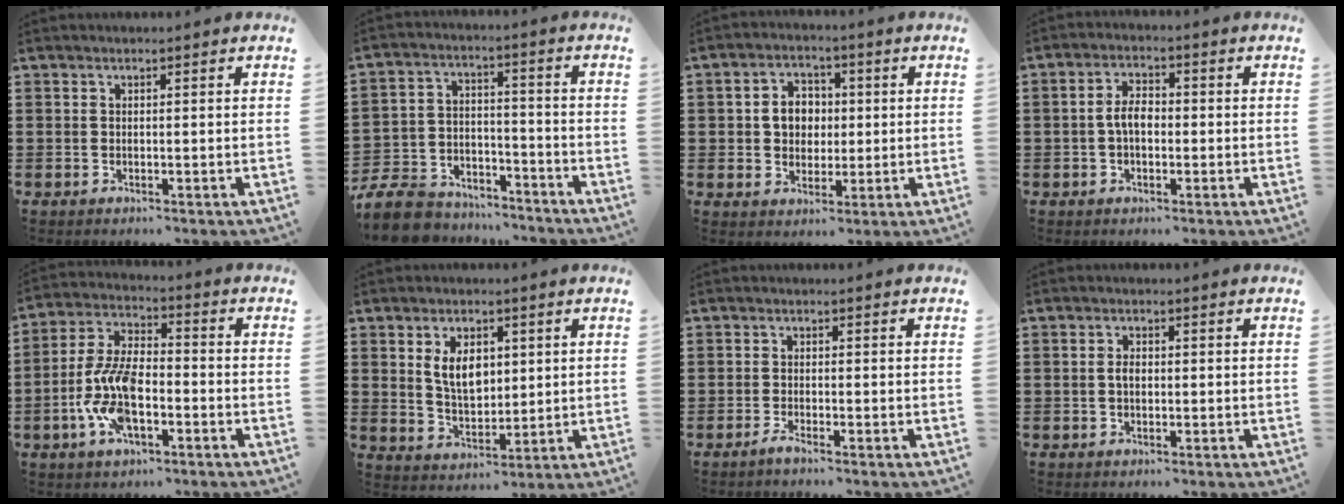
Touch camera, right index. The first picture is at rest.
{"total": 8.9, "force": [-8.3, 2.7, 1.7], "torque": [-0.054, 0.017, -0.166]}
{"total": 5.3, "force": [0.3, 4.6, 2.6], "torque": [-0.059, 0.013, 0.001]}
{"total": 4.0, "force": [-0.5, 2.1, 3.3], "torque": [-0.076, 0.001, -0.015]}
{"total": 10.3, "force": [-3.0, 4.9, 8.6], "torque": [-0.205, -0.005, -0.062]}
{"total": 6.5, "force": [1.8, 3.9, 4.9], "torque": [-0.091, 0.006, 0.027]}
{"total": 1.2, "force": [-1.0, 0.0, 0.7], "torque": [-0.019, -0.007, -0.021]}
{"total": 1.7, "force": [-0.1, 0.9, 1.5], "torque": [-0.029, 0.004, -0.003]}